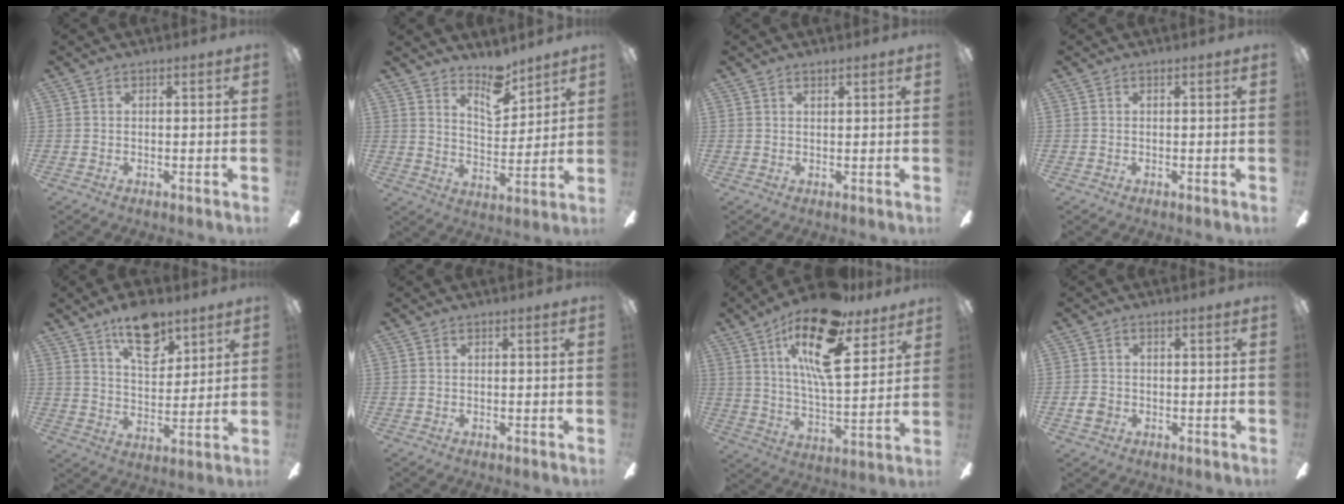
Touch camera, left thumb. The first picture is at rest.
{"total": 9.5, "force": [7.6, 3.9, 4.1], "torque": [-0.056, -0.047, 0.134]}
{"total": 0.9, "force": [0.8, 0.2, 0.3], "torque": [-0.006, 0.000, 0.015]}
{"total": 0.0}
{"total": 13.9, "force": [8.9, 6.9, 8.1], "torque": [-0.112, -0.040, 0.153]}
{"total": 0.0}
{"total": 21.1, "force": [12.2, 7.6, 15.4], "torque": [-0.264, -0.055, 0.203]}
{"total": 2.7, "force": [-0.9, 2.2, 1.3], "torque": [-0.028, 0.004, -0.018]}